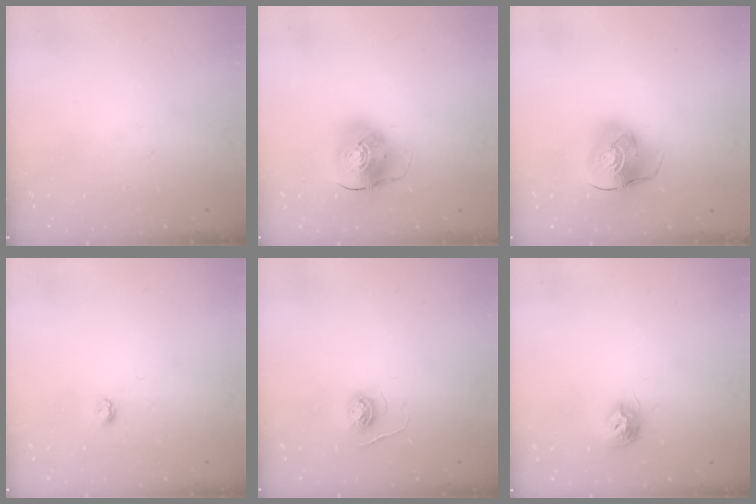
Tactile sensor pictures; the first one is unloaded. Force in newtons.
{"total": 10.4, "press": 10.2, "slide": 1.7}
{"total": 12.6, "press": 12.5, "slide": 1.6}
{"total": 3.8, "press": 3.8, "slide": 0.5}
{"total": 4.8, "press": 4.7, "slide": 0.5}
{"total": 8.6, "press": 8.5, "slide": 0.1}